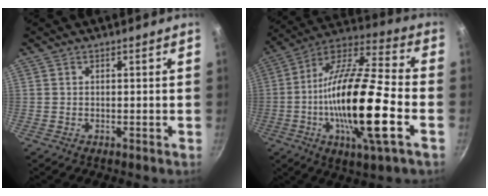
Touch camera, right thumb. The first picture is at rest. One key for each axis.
{"total": 24.5, "fx": -5.5, "fy": 5.9, "fz": 23.1, "tx": -0.420, "ty": 0.020, "tz": -0.115}